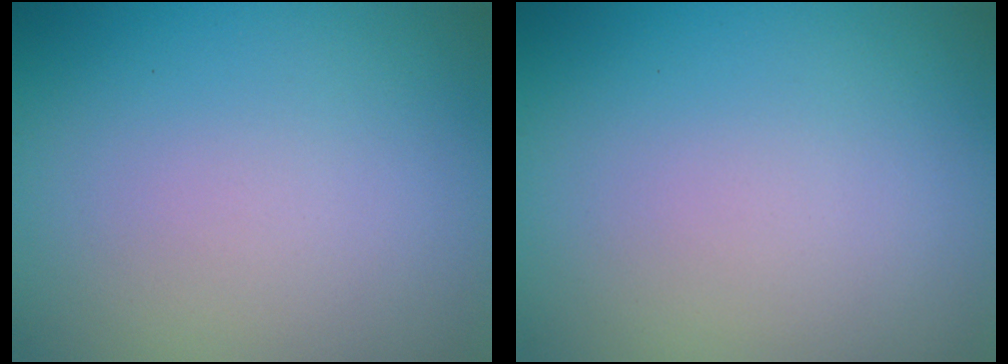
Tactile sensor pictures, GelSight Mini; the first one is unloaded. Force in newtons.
{"total": 0.0}